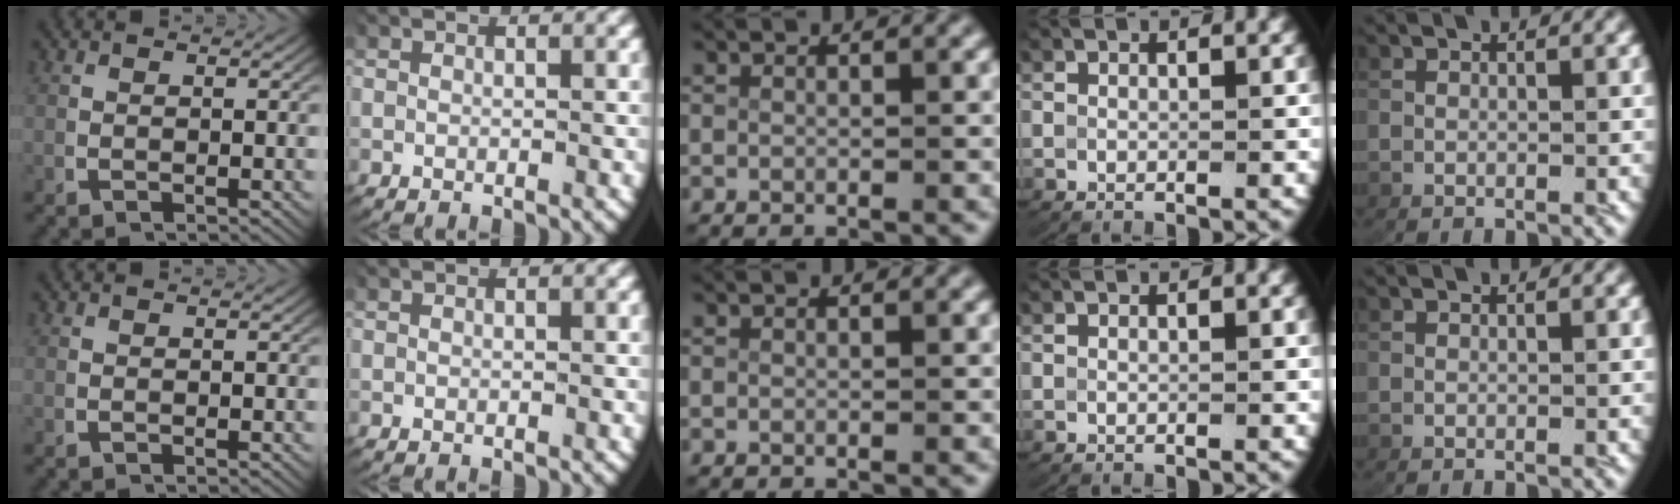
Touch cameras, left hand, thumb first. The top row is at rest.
{}